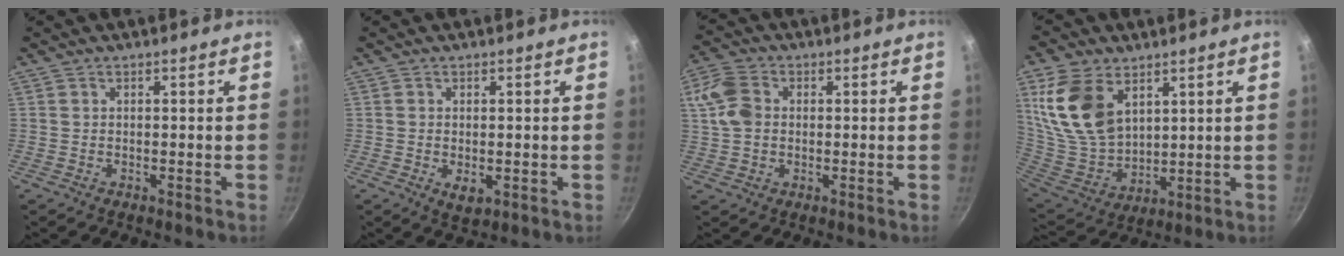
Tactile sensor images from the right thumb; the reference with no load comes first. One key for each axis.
{"total": 3.1, "fx": -0.5, "fy": 1.8, "fz": 2.5, "tx": -0.039, "ty": -0.011, "tz": -0.003}
{"total": 8.9, "fx": 1.2, "fy": 6.7, "fz": 5.8, "tx": -0.112, "ty": 0.011, "tz": 0.010}
{"total": 16.7, "fx": 7.1, "fy": 10.6, "fz": 10.7, "tx": -0.198, "ty": -0.037, "tz": 0.155}